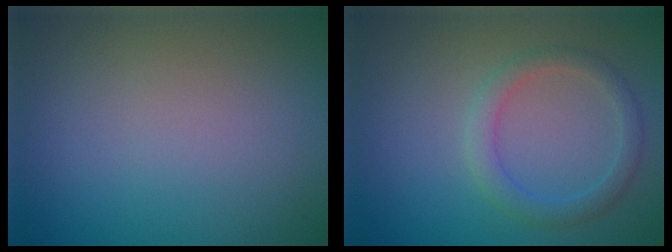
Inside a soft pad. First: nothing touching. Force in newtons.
{"total": 2.3, "press": 2.3, "slide": 0.1}